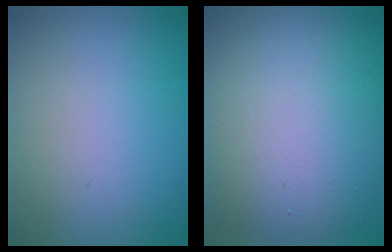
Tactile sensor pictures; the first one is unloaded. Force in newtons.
{"total": 12.0, "press": 12.0, "slide": 0.5}